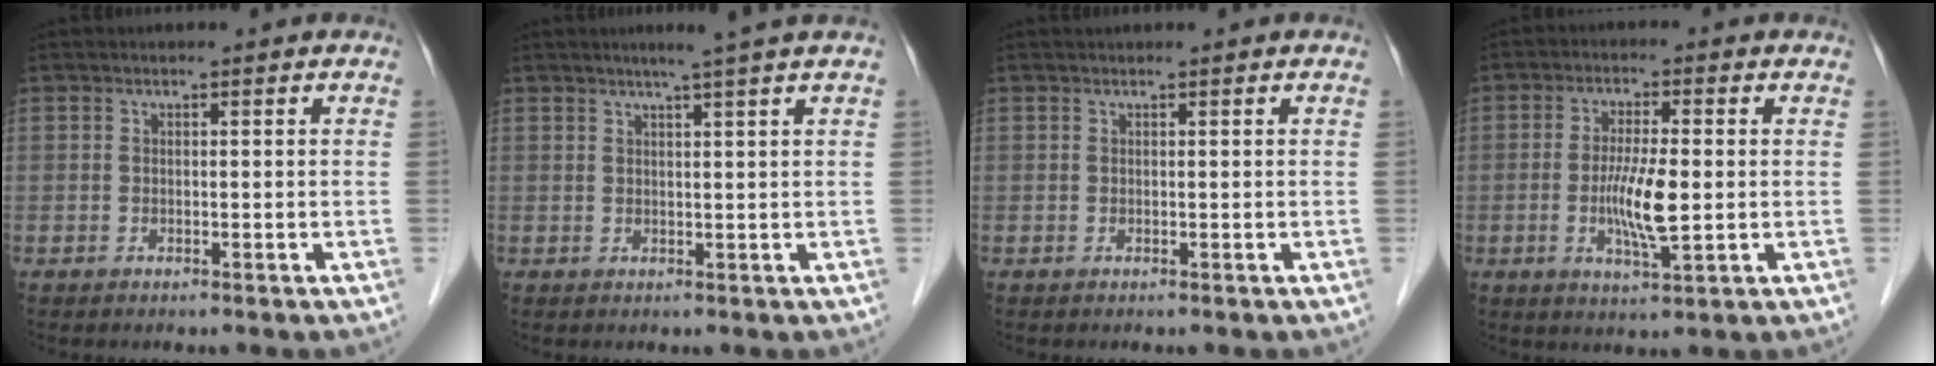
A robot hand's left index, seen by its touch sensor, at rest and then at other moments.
{"total": 4.0, "force": [2.9, -1.1, 2.4], "torque": [-0.029, -0.001, 0.043]}
{"total": 0.8, "force": [0.8, 0.1, 0.2], "torque": [0.004, 0.014, 0.016]}
{"total": 6.8, "force": [-0.8, 1.1, 6.7], "torque": [-0.128, -0.013, -0.015]}